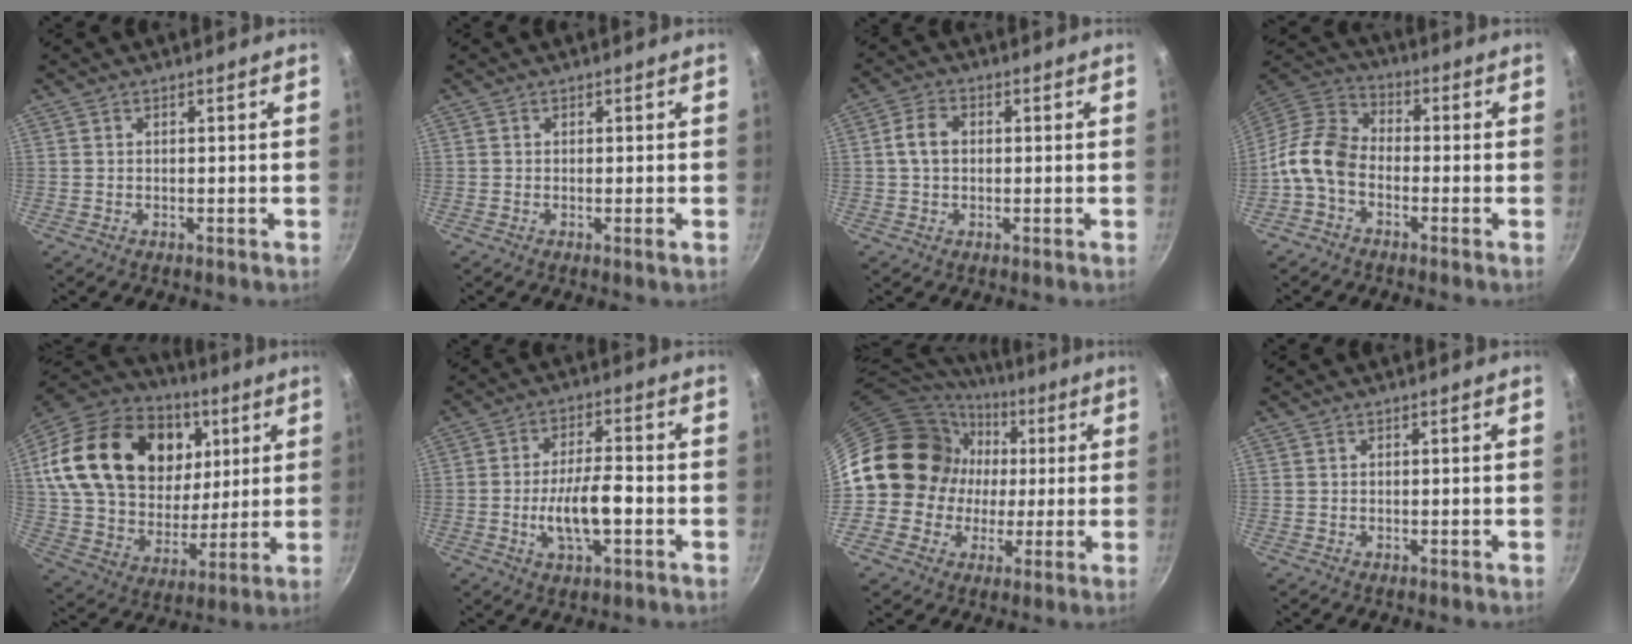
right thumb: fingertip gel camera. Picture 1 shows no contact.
{"total": 1.0, "force": [-0.3, 0.0, 1.0], "torque": [-0.018, -0.003, -0.007]}
{"total": 4.8, "force": [0.3, 3.6, 3.2], "torque": [-0.054, 0.012, -0.001]}
{"total": 10.1, "force": [-3.4, 6.9, 6.6], "torque": [-0.119, 0.044, -0.091]}
{"total": 31.2, "force": [9.5, 21.6, 20.4], "torque": [-0.354, -0.009, 0.168]}
{"total": 9.7, "force": [-2.4, 3.6, 8.6], "torque": [-0.144, 0.022, -0.042]}
{"total": 19.2, "force": [1.8, 16.7, 9.2], "torque": [-0.149, 0.029, 0.026]}
{"total": 0.0}